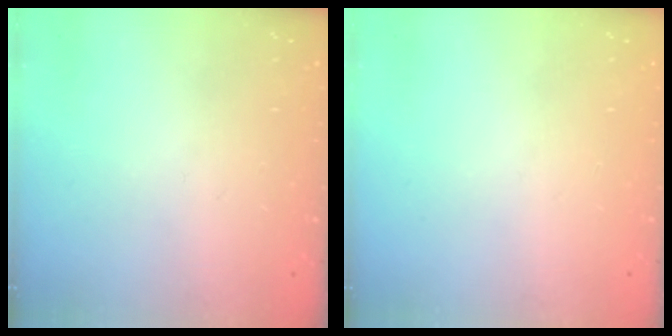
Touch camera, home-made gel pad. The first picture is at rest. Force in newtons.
{"total": 0.0}